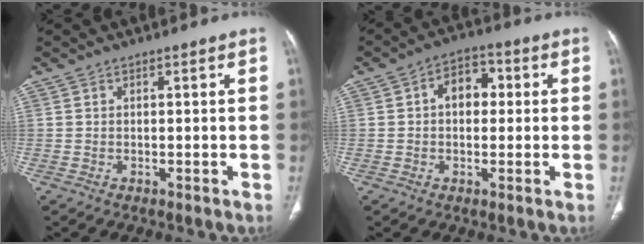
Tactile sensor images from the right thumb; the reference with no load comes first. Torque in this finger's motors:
{"motor_torque": [0.21, 1.58, 0.73, -0.44, 0.00]}